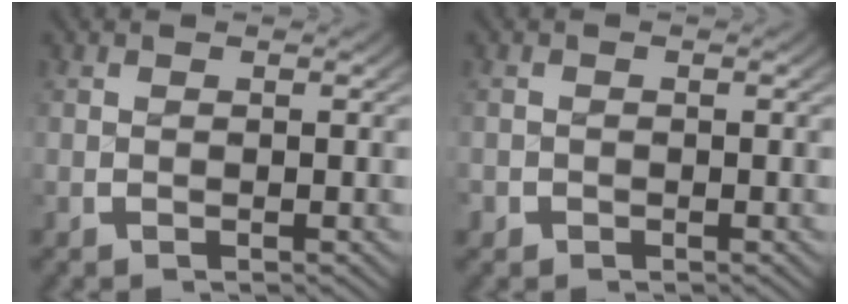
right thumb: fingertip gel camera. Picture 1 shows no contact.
{"total": 0.9, "force": [-0.6, 0.6, -0.4], "torque": [0.003, -0.011, -0.008]}